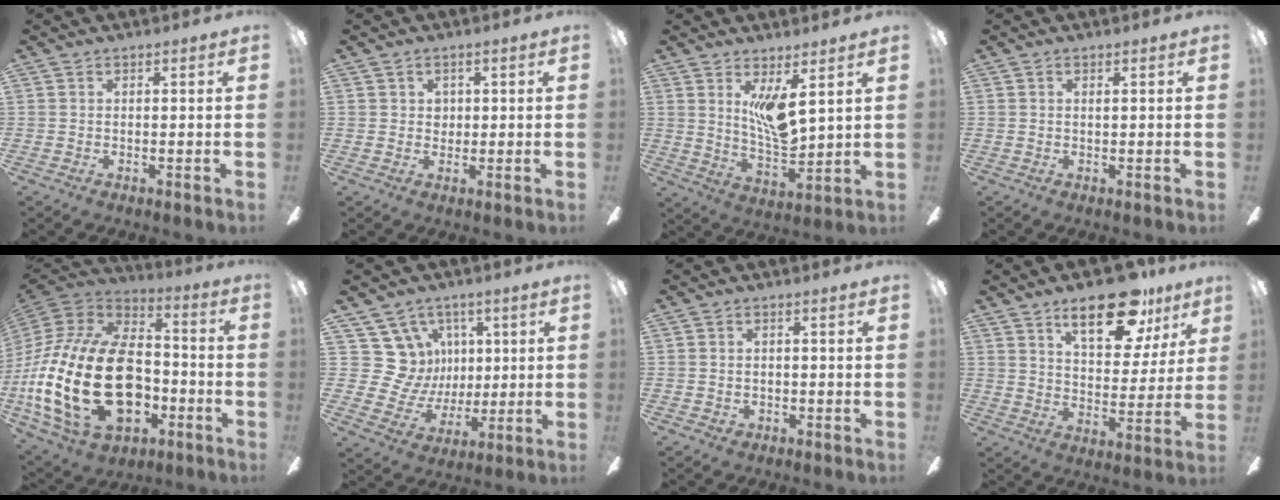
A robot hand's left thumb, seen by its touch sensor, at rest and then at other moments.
{"total": 2.0, "force": [0.9, 1.8, 0.4], "torque": [-0.003, 0.004, 0.013]}
{"total": 9.3, "force": [4.6, 2.8, 7.6], "torque": [-0.146, -0.028, 0.080]}
{"total": 0.6, "force": [0.2, 0.1, 0.5], "torque": [-0.011, 0.002, 0.003]}
{"total": 31.3, "force": [-6.4, 19.3, 23.9], "torque": [-0.503, 0.036, -0.098]}
{"total": 14.8, "force": [4.2, 13.8, 3.2], "torque": [-0.065, -0.022, 0.098]}
{"total": 1.2, "force": [-0.4, 1.0, 0.5], "torque": [-0.011, 0.004, -0.009]}
{"total": 18.7, "force": [11.8, 8.3, 11.9], "torque": [-0.169, -0.051, 0.193]}